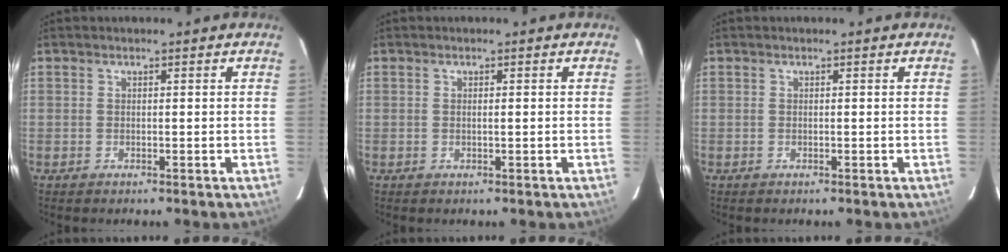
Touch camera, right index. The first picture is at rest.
{"total": 0.6, "force": [0.0, 0.0, 0.6], "torque": [-0.012, 0.000, 0.001]}
{"total": 0.0}